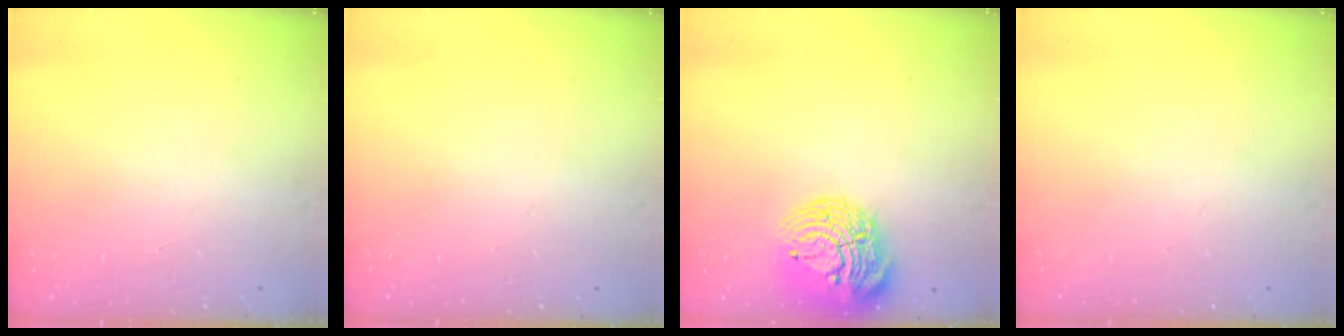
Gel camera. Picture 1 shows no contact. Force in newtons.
{"total": 0.0}
{"total": 17.4, "press": 17.3, "slide": 1.8}
{"total": 0.0}